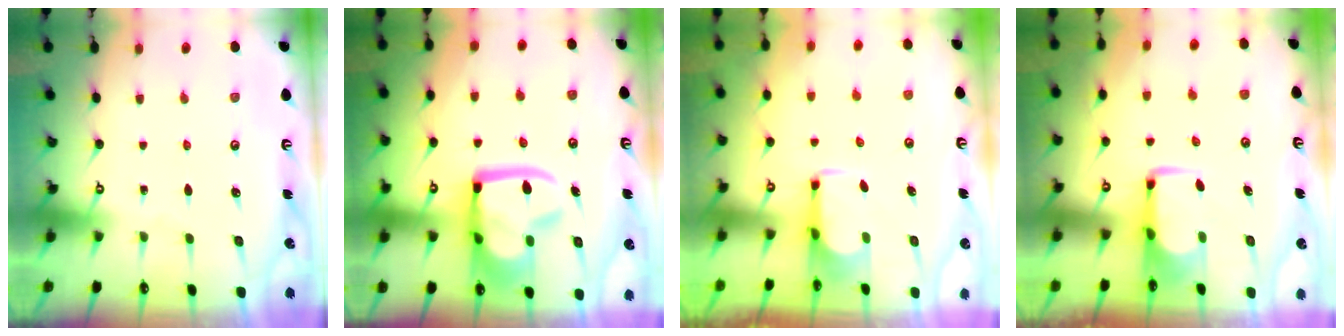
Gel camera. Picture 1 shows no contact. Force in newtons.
{"total": 17.7, "press": 17.6, "slide": 2.1}
{"total": 3.5, "press": 3.5, "slide": 0.7}
{"total": 1.8, "press": 1.7, "slide": 0.4}